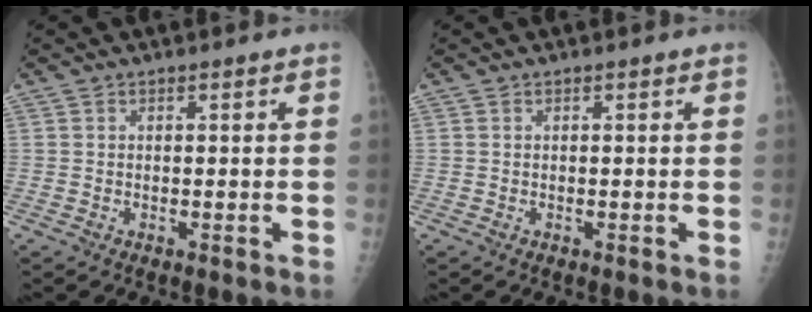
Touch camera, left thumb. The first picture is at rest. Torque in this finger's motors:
{"motor_torque": [-0.07, -0.07, 0.00, 0.00, 0.00]}